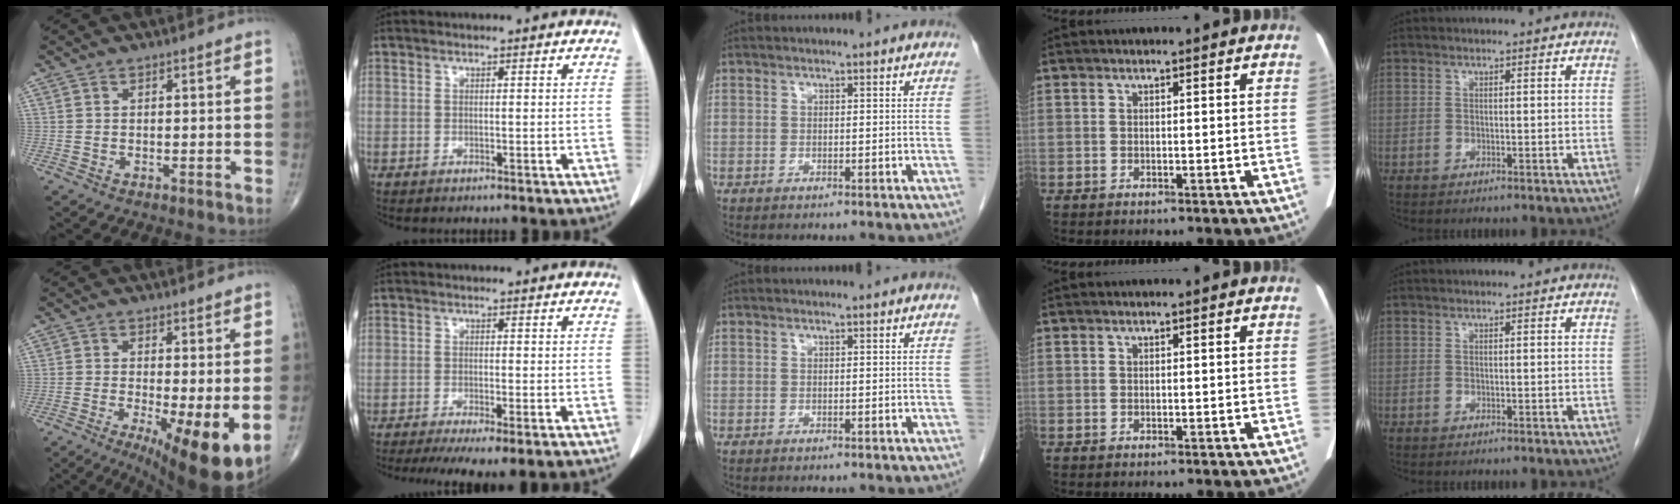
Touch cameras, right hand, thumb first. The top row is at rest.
{"thumb": {"total": 11.4, "force": [-2.6, 2.7, 10.8], "torque": [-0.165, -0.022, -0.033]}, "index": {"total": 7.5, "force": [-5.1, 1.1, 5.3], "torque": [-0.078, -0.019, -0.080]}}